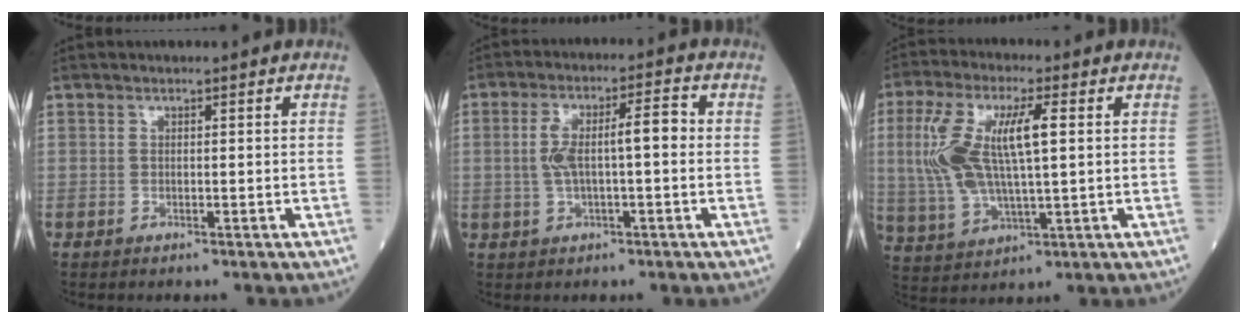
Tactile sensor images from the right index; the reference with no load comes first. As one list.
[{"total": 7.6, "force": [0.1, 1.8, 7.4], "torque": [-0.149, 0.027, 0.004]}, {"total": 13.1, "force": [2.1, 3.7, 12.4], "torque": [-0.274, 0.016, 0.044]}]